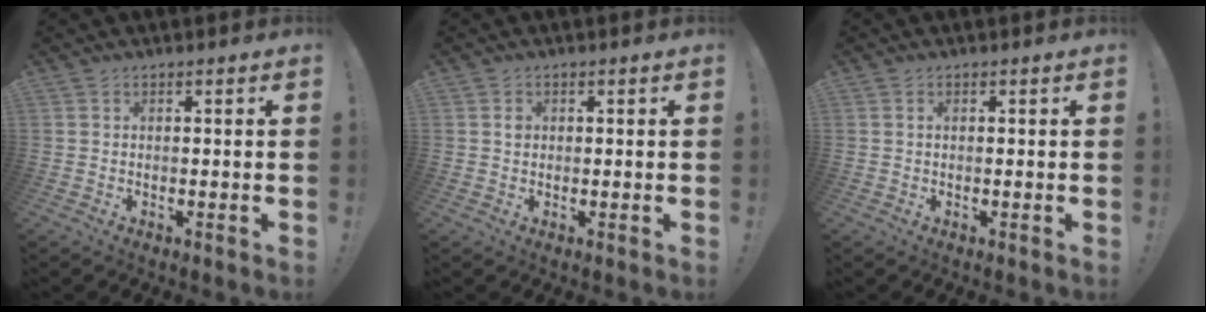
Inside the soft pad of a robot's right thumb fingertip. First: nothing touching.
{"total": 1.0, "force": [0.1, 0.9, 0.4], "torque": [0.009, -0.003, -0.001]}
{"total": 0.6, "force": [0.1, 0.3, 0.5], "torque": [-0.012, 0.002, 0.001]}